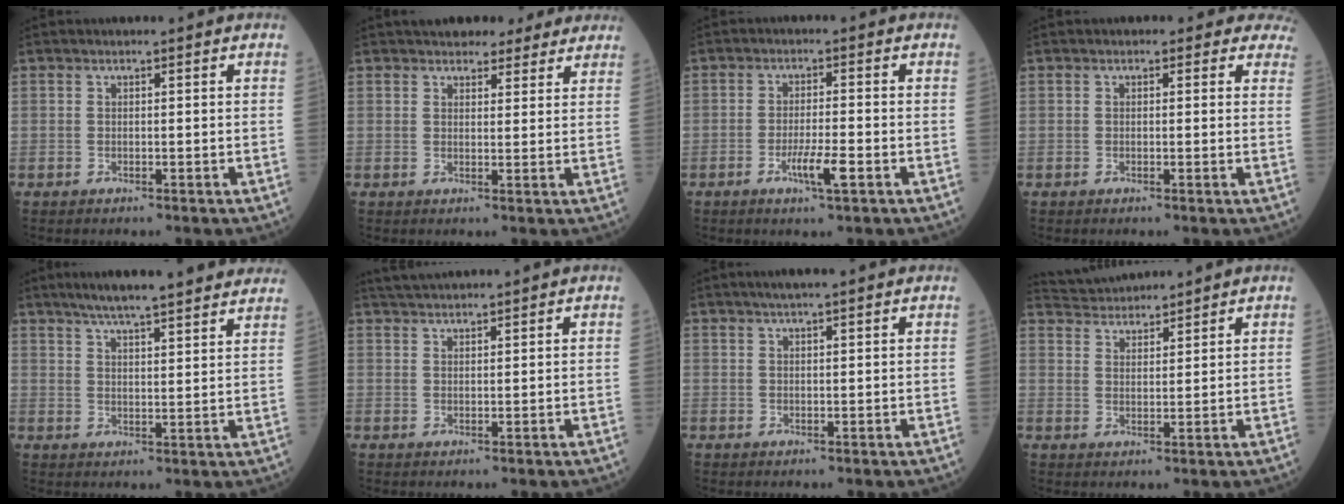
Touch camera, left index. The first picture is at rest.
{"total": 8.6, "force": [7.4, 3.3, 2.7], "torque": [-0.022, 0.021, 0.090]}
{"total": 4.5, "force": [-2.0, 0.2, 4.0], "torque": [-0.077, -0.006, -0.036]}
{"total": 4.1, "force": [3.4, 2.3, 0.4], "torque": [0.024, -0.004, 0.005]}
{"total": 16.0, "force": [13.7, 1.4, 8.1], "torque": [-0.118, 0.025, 0.180]}
{"total": 4.1, "force": [3.9, -0.1, 1.2], "torque": [-0.026, 0.030, 0.075]}
{"total": 3.6, "force": [2.8, 0.0, 2.3], "torque": [-0.032, 0.021, 0.046]}
{"total": 5.7, "force": [5.6, 0.2, 0.4], "torque": [-0.017, 0.033, 0.105]}